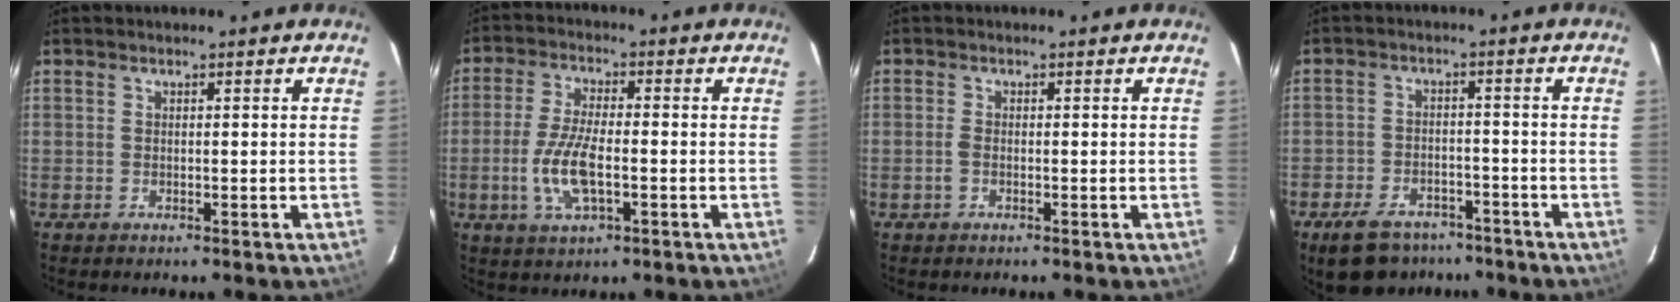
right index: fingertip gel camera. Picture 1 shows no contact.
{"total": 9.3, "force": [-2.4, 3.3, 8.3], "torque": [-0.175, -0.004, -0.046]}
{"total": 1.3, "force": [-0.5, 0.6, 1.1], "torque": [-0.025, 0.000, -0.011]}
{"total": 11.5, "force": [-8.5, 6.2, 4.8], "torque": [-0.124, 0.006, -0.123]}